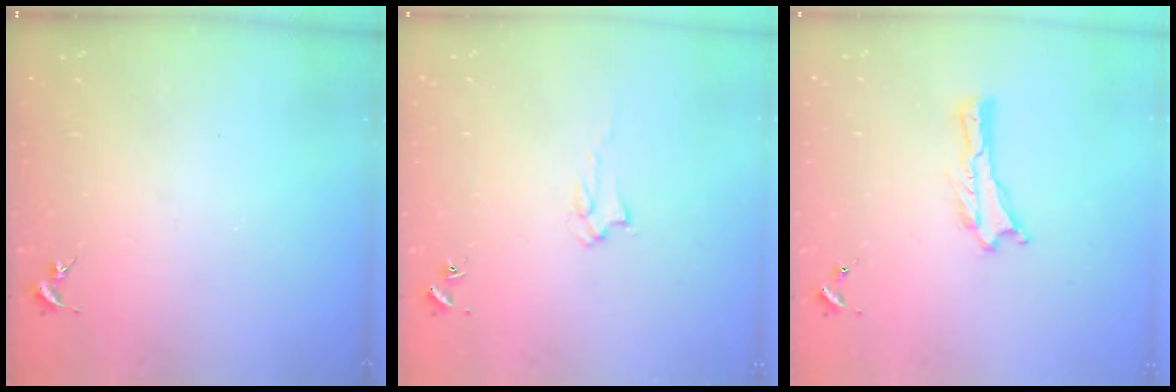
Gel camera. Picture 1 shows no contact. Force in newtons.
{"total": 1.6, "press": 1.6, "slide": 0.2}
{"total": 0.0}